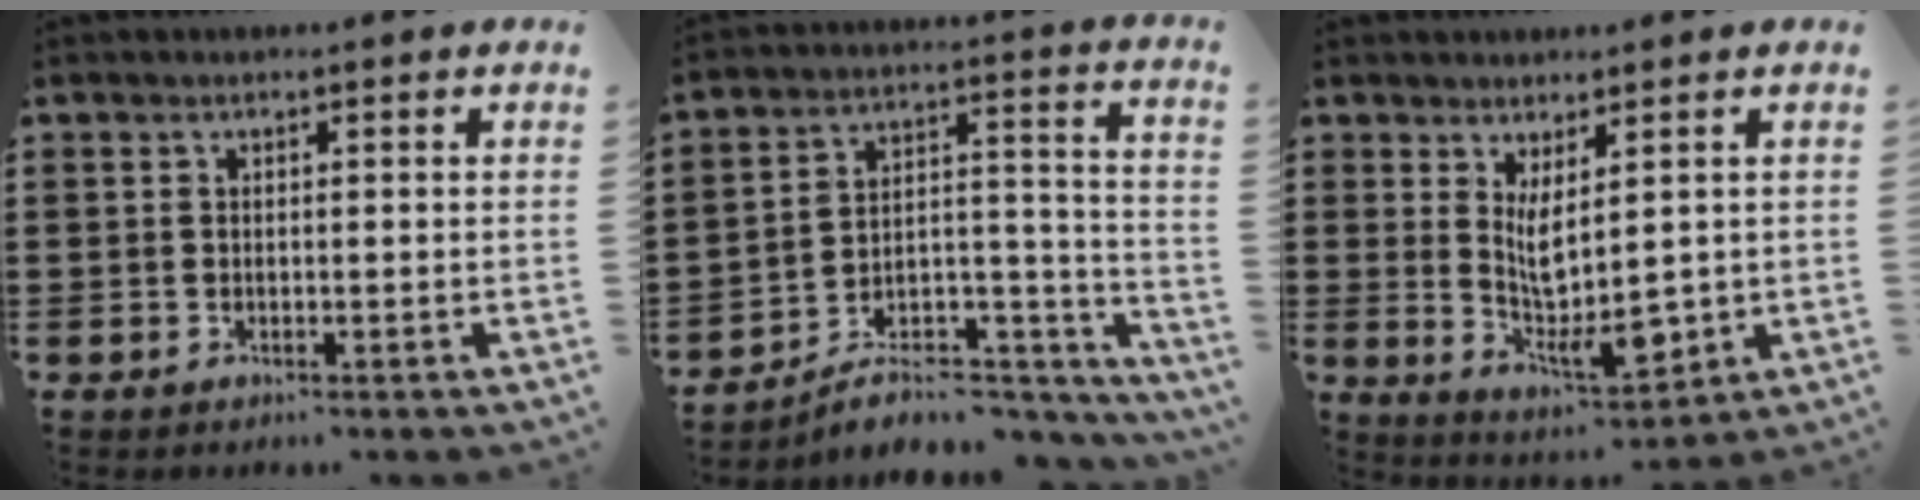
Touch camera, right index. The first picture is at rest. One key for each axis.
{"total": 7.4, "fx": -6.1, "fy": 2.8, "fz": 3.1, "tx": -0.042, "ty": 0.016, "tz": -0.113}
{"total": 6.9, "fx": 0.8, "fy": 2.5, "fz": 6.4, "tx": -0.129, "ty": -0.023, "tz": 0.012}